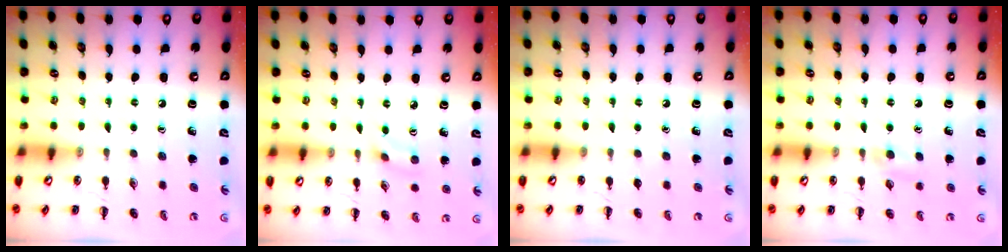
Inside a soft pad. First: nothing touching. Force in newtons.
{"total": 1.7, "press": 1.6, "slide": 0.7}
{"total": 0.6, "press": 0.6, "slide": 0.1}
{"total": 4.4, "press": 4.1, "slide": 1.6}